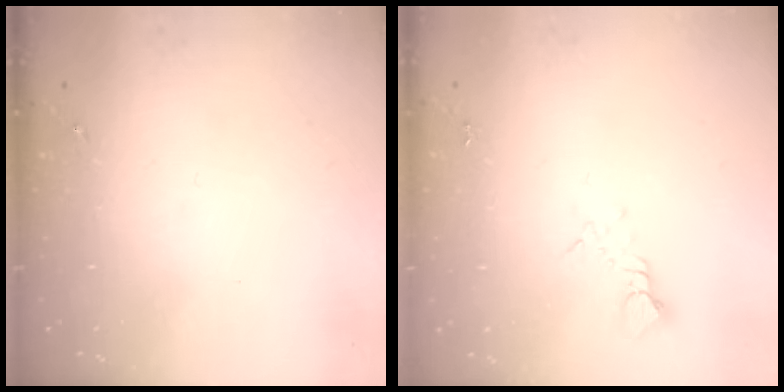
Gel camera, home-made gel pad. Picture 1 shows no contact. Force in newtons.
{"total": 3.8, "press": 3.8, "slide": 0.4}